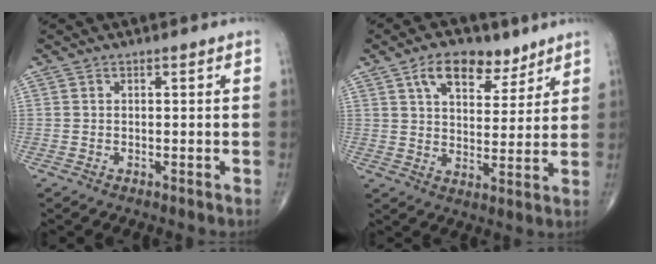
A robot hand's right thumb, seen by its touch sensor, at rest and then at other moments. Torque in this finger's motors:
{"motor_torque": [-0.80, 1.00, 0.62, 0.49, 0.03]}